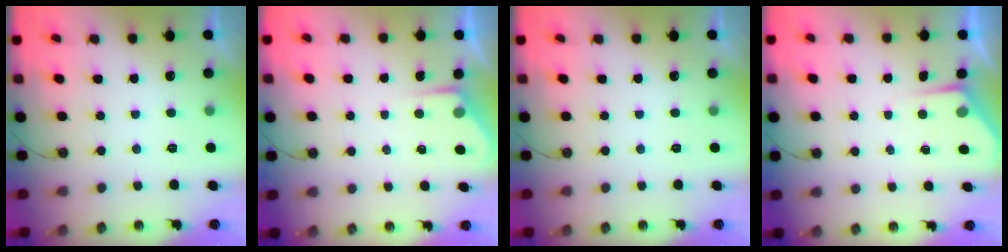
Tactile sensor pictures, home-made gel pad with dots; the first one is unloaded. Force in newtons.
{"total": 2.8, "press": 2.8, "slide": 0.4}
{"total": 0.0}
{"total": 2.9, "press": 2.8, "slide": 0.5}